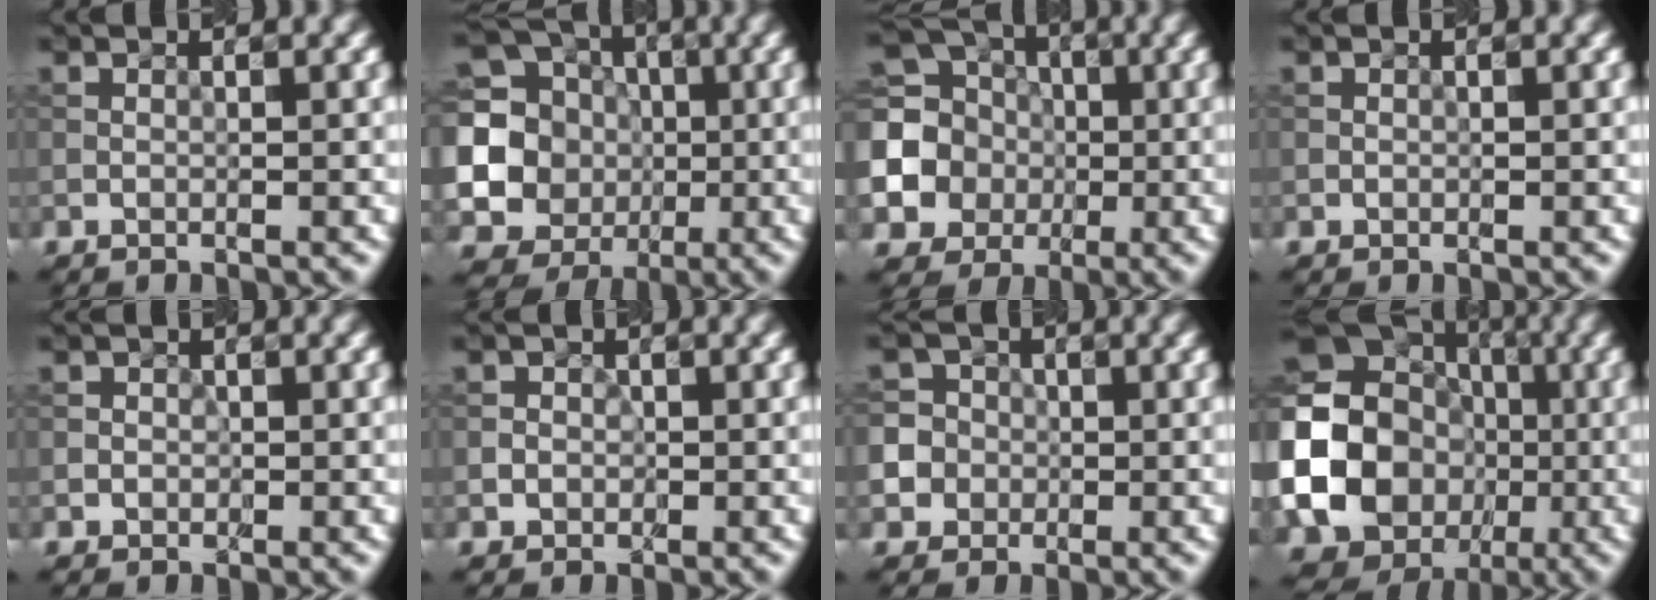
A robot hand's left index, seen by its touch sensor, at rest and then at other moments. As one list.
[{"total": 14.6, "force": [0.3, 13.9, 4.5], "torque": [-0.138, 0.020, -0.015]}, {"total": 11.4, "force": [-0.6, 10.6, 4.2], "torque": [-0.133, 0.004, -0.035]}, {"total": 0.0}, {"total": 1.6, "force": [-0.1, 1.6, 0.3], "torque": [0.013, 0.007, -0.016]}, {"total": 2.4, "force": [-0.2, 2.3, 0.6], "torque": [0.014, 0.012, -0.026]}, {"total": 7.9, "force": [-2.2, 7.4, 1.6], "torque": [-0.046, 0.003, -0.064]}, {"total": 25.8, "force": [-4.6, 23.8, 8.8], "torque": [-0.177, -0.030, -0.109]}]